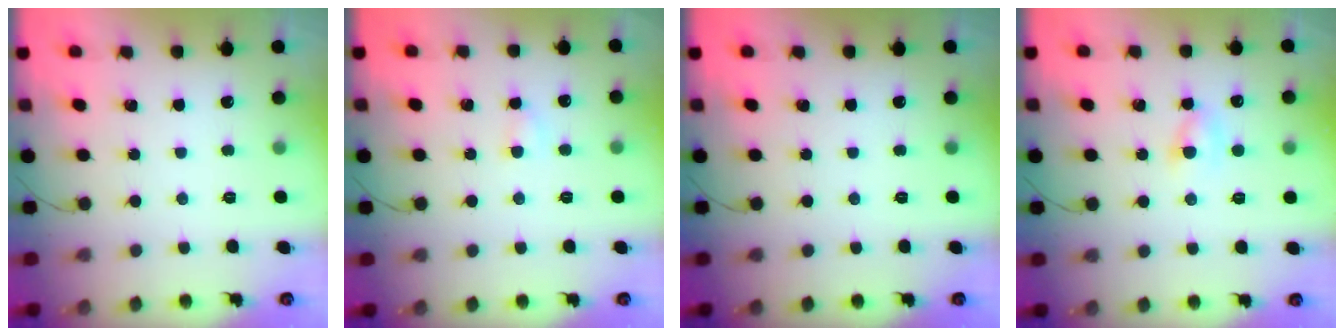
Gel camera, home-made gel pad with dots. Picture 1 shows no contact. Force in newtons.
{"total": 2.6, "press": 2.5, "slide": 0.8}
{"total": 0.0}
{"total": 2.8, "press": 2.6, "slide": 1.1}